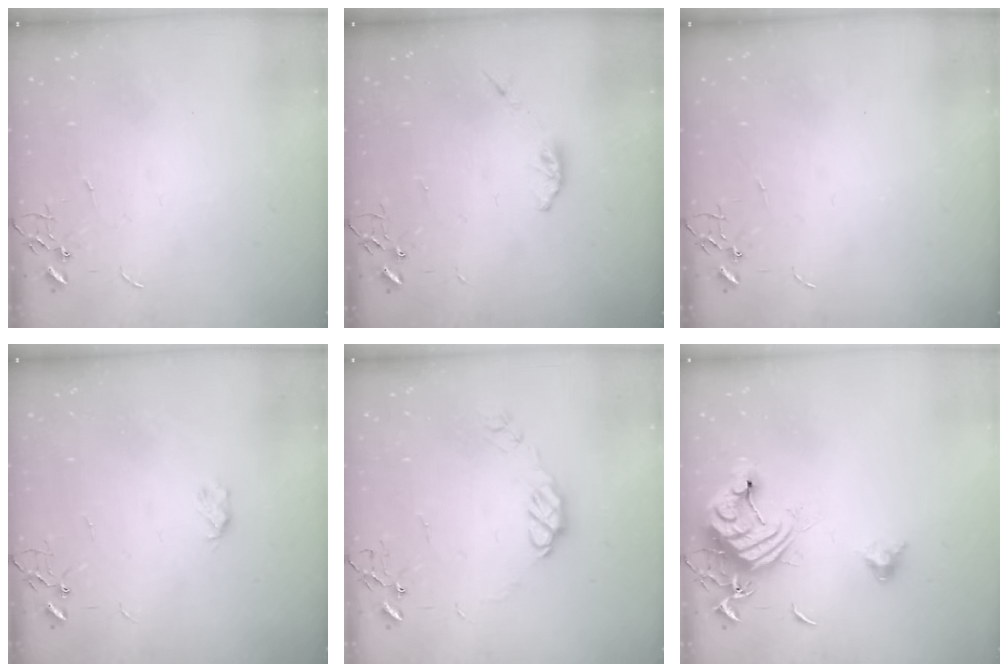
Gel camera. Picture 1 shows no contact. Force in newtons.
{"total": 3.4, "press": 3.4, "slide": 0.4}
{"total": 0.0}
{"total": 3.5, "press": 3.5, "slide": 0.5}
{"total": 8.1, "press": 8.1, "slide": 0.2}
{"total": 15.1, "press": 15.0, "slide": 2.0}